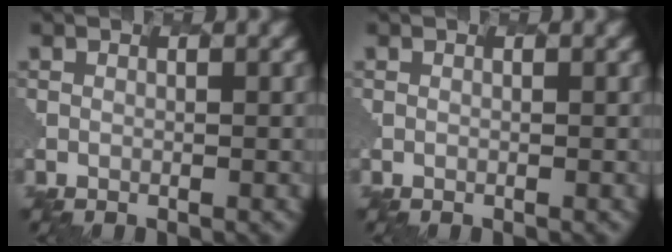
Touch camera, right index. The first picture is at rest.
{"total": 0.0}